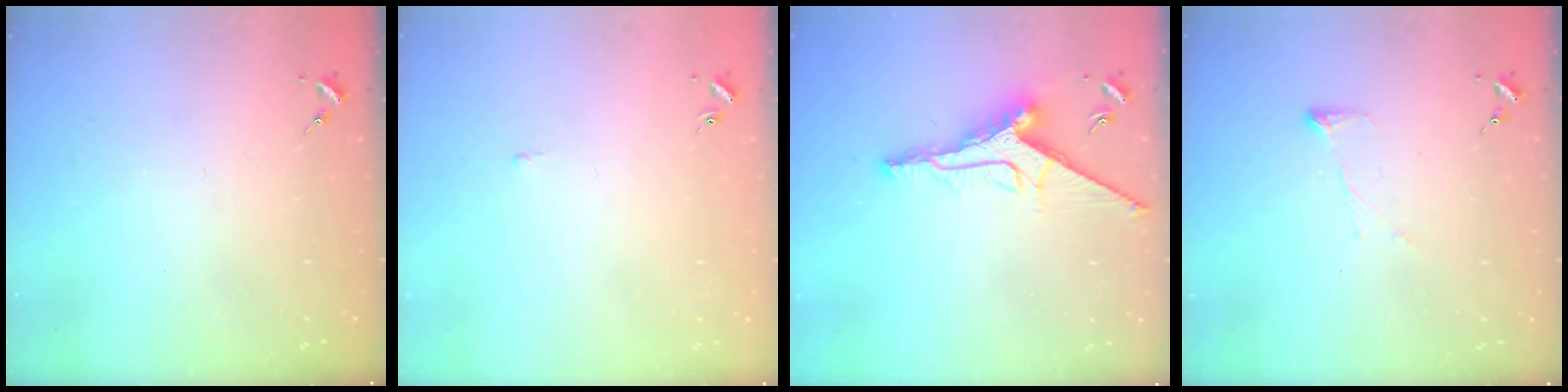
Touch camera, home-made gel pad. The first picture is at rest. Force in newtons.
{"total": 2.0, "press": 1.9, "slide": 0.4}
{"total": 12.7, "press": 12.7, "slide": 1.0}
{"total": 5.5, "press": 5.5, "slide": 0.7}